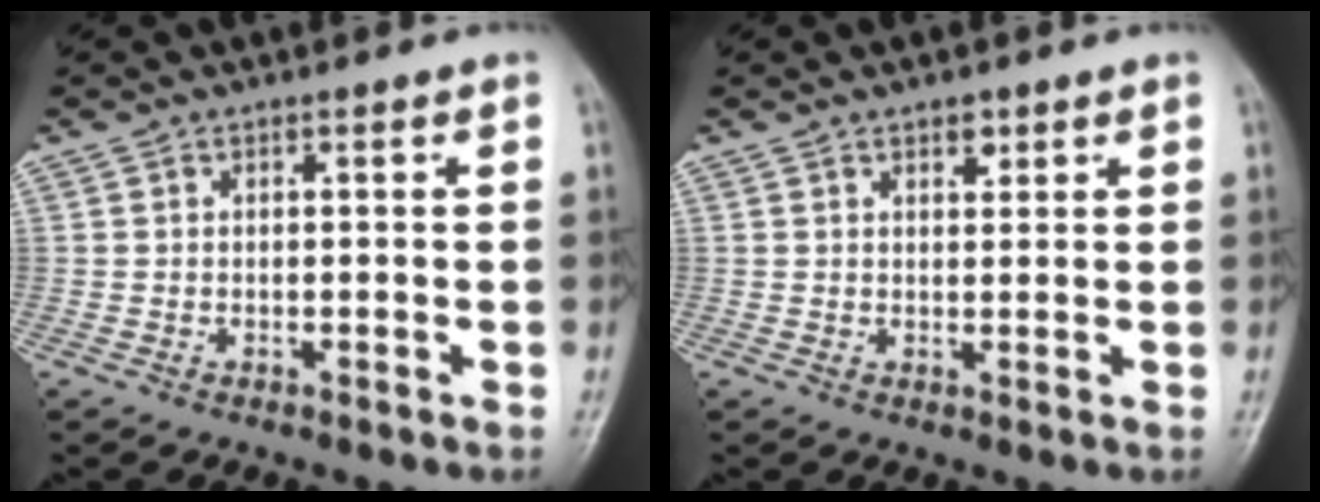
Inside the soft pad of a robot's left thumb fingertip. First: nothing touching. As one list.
[{"total": 2.5, "force": [1.6, 1.3, 1.4], "torque": [-0.010, -0.008, 0.024]}]